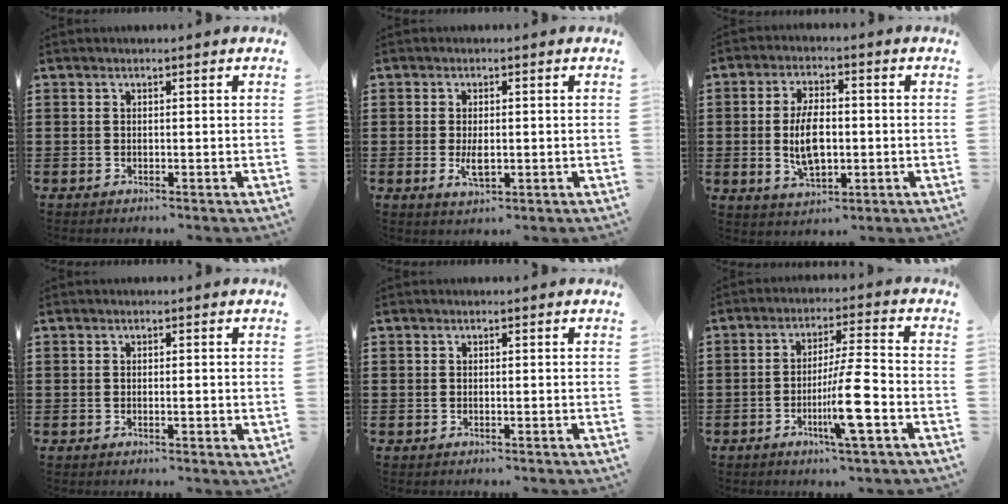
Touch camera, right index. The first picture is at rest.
{"total": 3.2, "force": [-0.5, 1.2, 2.9], "torque": [-0.061, -0.005, -0.010]}
{"total": 7.2, "force": [-0.5, 3.6, 6.2], "torque": [-0.119, 0.000, -0.011]}
{"total": 1.5, "force": [-0.1, 0.2, 1.5], "torque": [-0.027, -0.006, 0.000]}
{"total": 0.0}
{"total": 9.3, "force": [-3.2, 0.6, 8.7], "torque": [-0.162, -0.012, -0.060]}